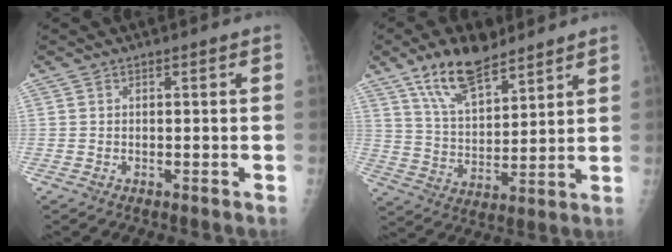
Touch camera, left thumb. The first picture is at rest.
{"total": 13.2, "force": [9.4, 5.4, 7.6], "torque": [-0.110, -0.047, 0.175]}